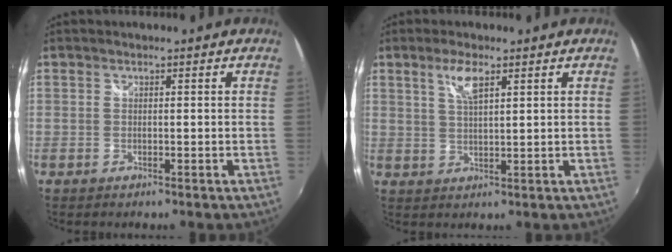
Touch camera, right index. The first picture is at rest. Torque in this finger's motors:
{"motor_torque": [0.10, 0.08, 0.14, 0.08]}